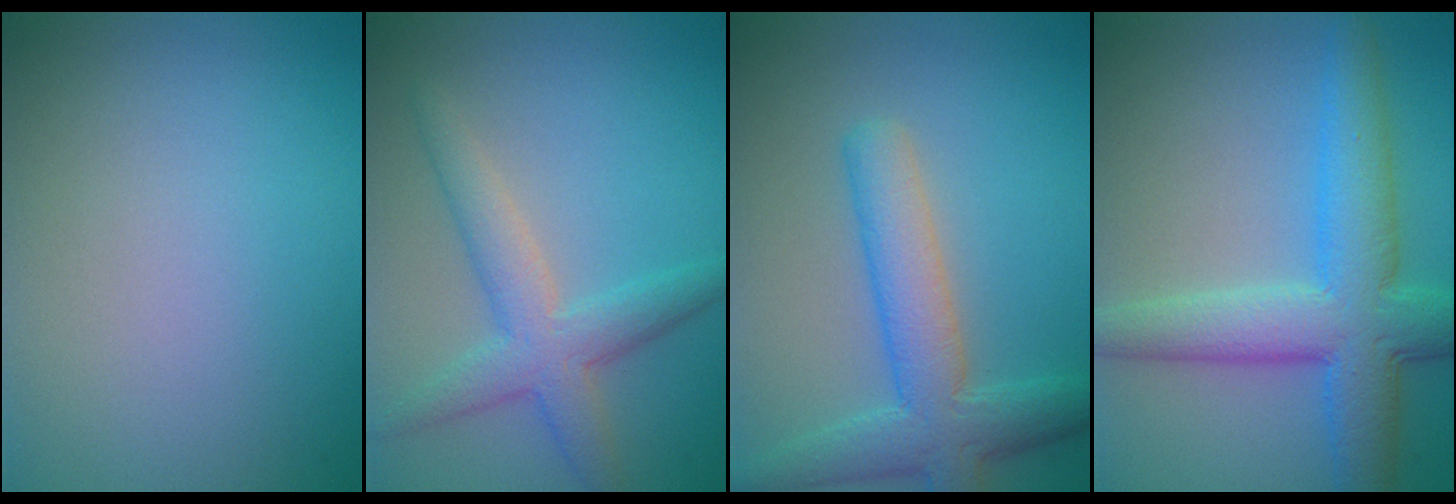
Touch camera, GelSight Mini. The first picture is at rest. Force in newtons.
{"total": 4.0, "press": 4.0, "slide": 0.1}
{"total": 5.6, "press": 5.6, "slide": 0.2}
{"total": 7.2, "press": 7.2, "slide": 0.3}